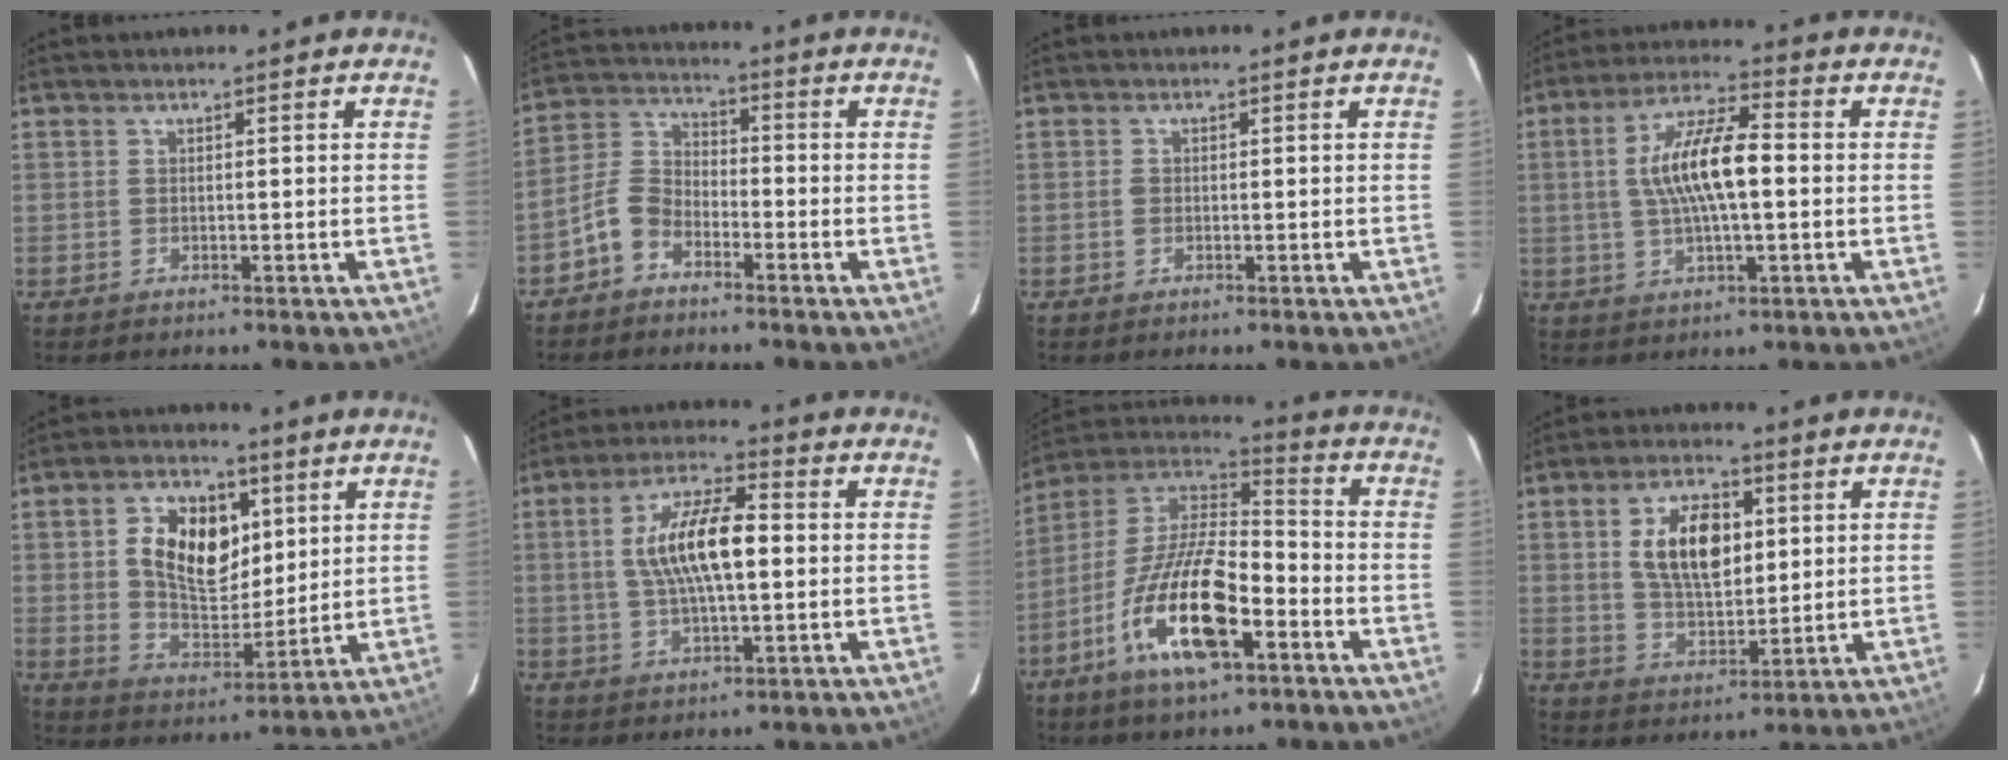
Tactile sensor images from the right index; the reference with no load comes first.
{"total": 6.5, "force": [-4.2, 3.9, 2.9], "torque": [-0.068, 0.022, -0.091]}
{"total": 1.0, "force": [-0.2, 0.8, 0.5], "torque": [-0.009, 0.002, -0.005]}
{"total": 11.8, "force": [0.3, 3.5, 11.3], "torque": [-0.213, 0.013, 0.005]}
{"total": 13.0, "force": [3.7, 8.1, 9.5], "torque": [-0.172, 0.013, 0.072]}
{"total": 12.2, "force": [0.9, 4.2, 11.5], "torque": [-0.216, 0.014, 0.017]}
{"total": 19.4, "force": [-8.6, 7.0, 16.0], "torque": [-0.316, -0.021, -0.168]}
{"total": 11.8, "force": [2.8, 6.1, 9.6], "torque": [-0.175, 0.011, 0.057]}